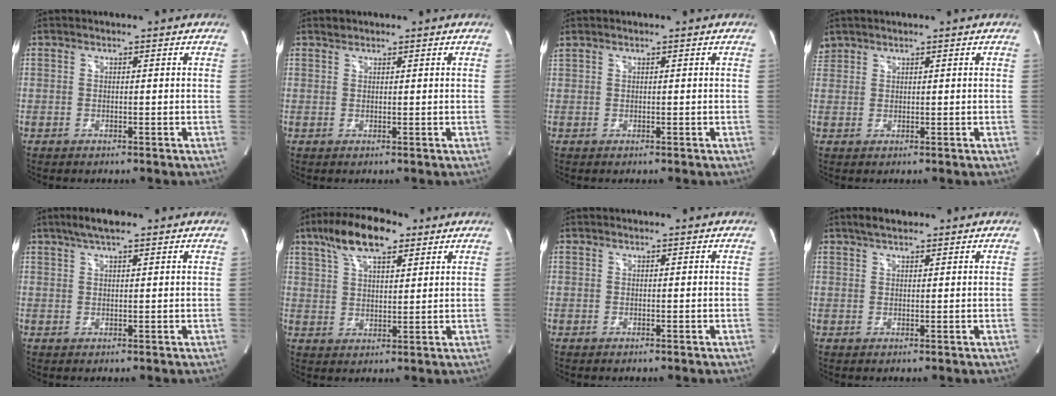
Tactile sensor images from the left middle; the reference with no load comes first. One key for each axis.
{"total": 0.8, "fx": 0.8, "fy": 0.3, "fz": 0.0, "tx": -0.003, "ty": 0.003, "tz": 0.014}
{"total": 0.7, "fx": 0.6, "fy": -0.1, "fz": 0.4, "tx": -0.028, "ty": 0.023, "tz": 0.020}
{"total": 1.7, "fx": 1.6, "fy": 0.7, "fz": 0.0, "tx": -0.003, "ty": 0.015, "tz": 0.033}
{"total": 4.4, "fx": 3.1, "fy": 0.8, "fz": 3.0, "tx": -0.062, "ty": 0.017, "tz": 0.054}
{"total": 10.6, "fx": 6.6, "fy": 3.8, "fz": 7.3, "tx": -0.135, "ty": 0.021, "tz": 0.117}
{"total": 0.0}
{"total": 2.9, "fx": 2.2, "fy": 1.0, "fz": 1.6, "tx": -0.033, "ty": 0.014, "tz": 0.038}